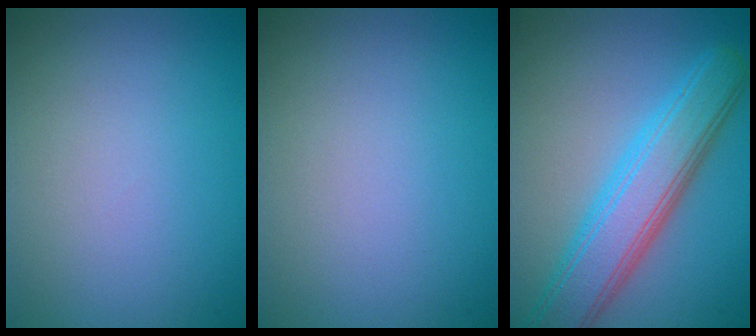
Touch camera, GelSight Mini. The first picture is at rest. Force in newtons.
{"total": 0.0}
{"total": 6.4, "press": 6.4, "slide": 0.4}